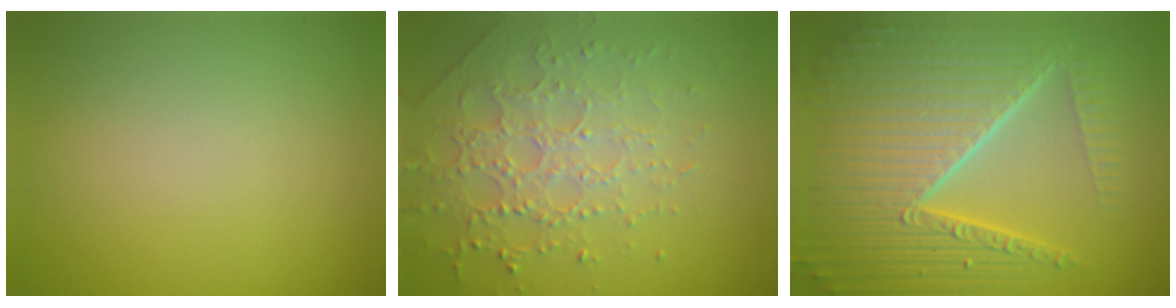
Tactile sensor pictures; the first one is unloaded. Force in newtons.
{"total": 3.0, "press": 2.8, "slide": 1.1}
{"total": 10.1, "press": 6.3, "slide": 7.9}